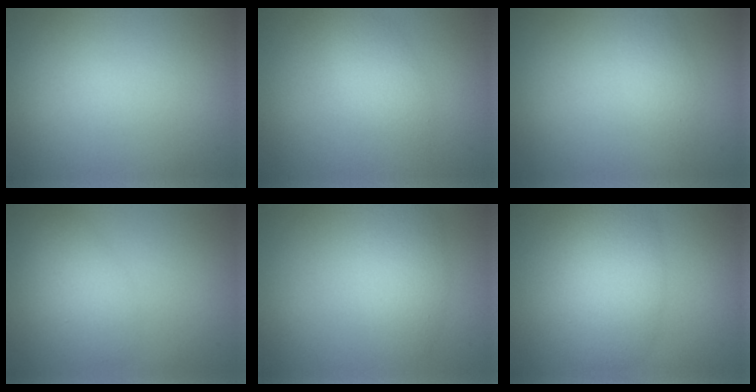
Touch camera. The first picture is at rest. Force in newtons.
{"total": 2.1, "press": 2.1, "slide": 0.1}
{"total": 1.6, "press": 1.6, "slide": 0.1}
{"total": 2.4, "press": 2.4, "slide": 0.2}
{"total": 3.0, "press": 3.0, "slide": 0.1}
{"total": 5.3, "press": 5.3, "slide": 0.3}